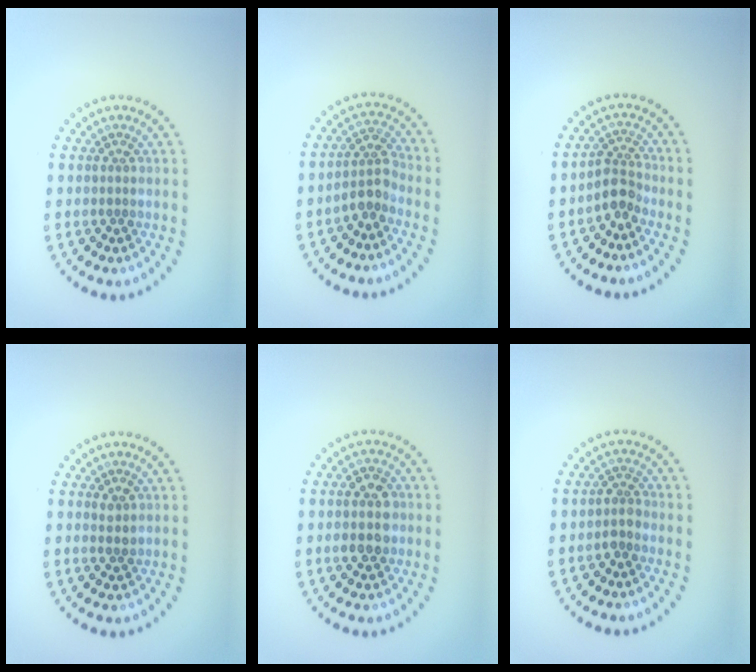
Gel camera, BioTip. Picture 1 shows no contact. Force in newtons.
{"total": 2.5, "press": 2.0, "slide": 1.5}
{"total": 2.4, "press": 1.8, "slide": 1.6}
{"total": 0.8, "press": 0.8, "slide": 0.2}
{"total": 3.3, "press": 3.3, "slide": 0.2}
{"total": 1.5, "press": 1.2, "slide": 0.8}